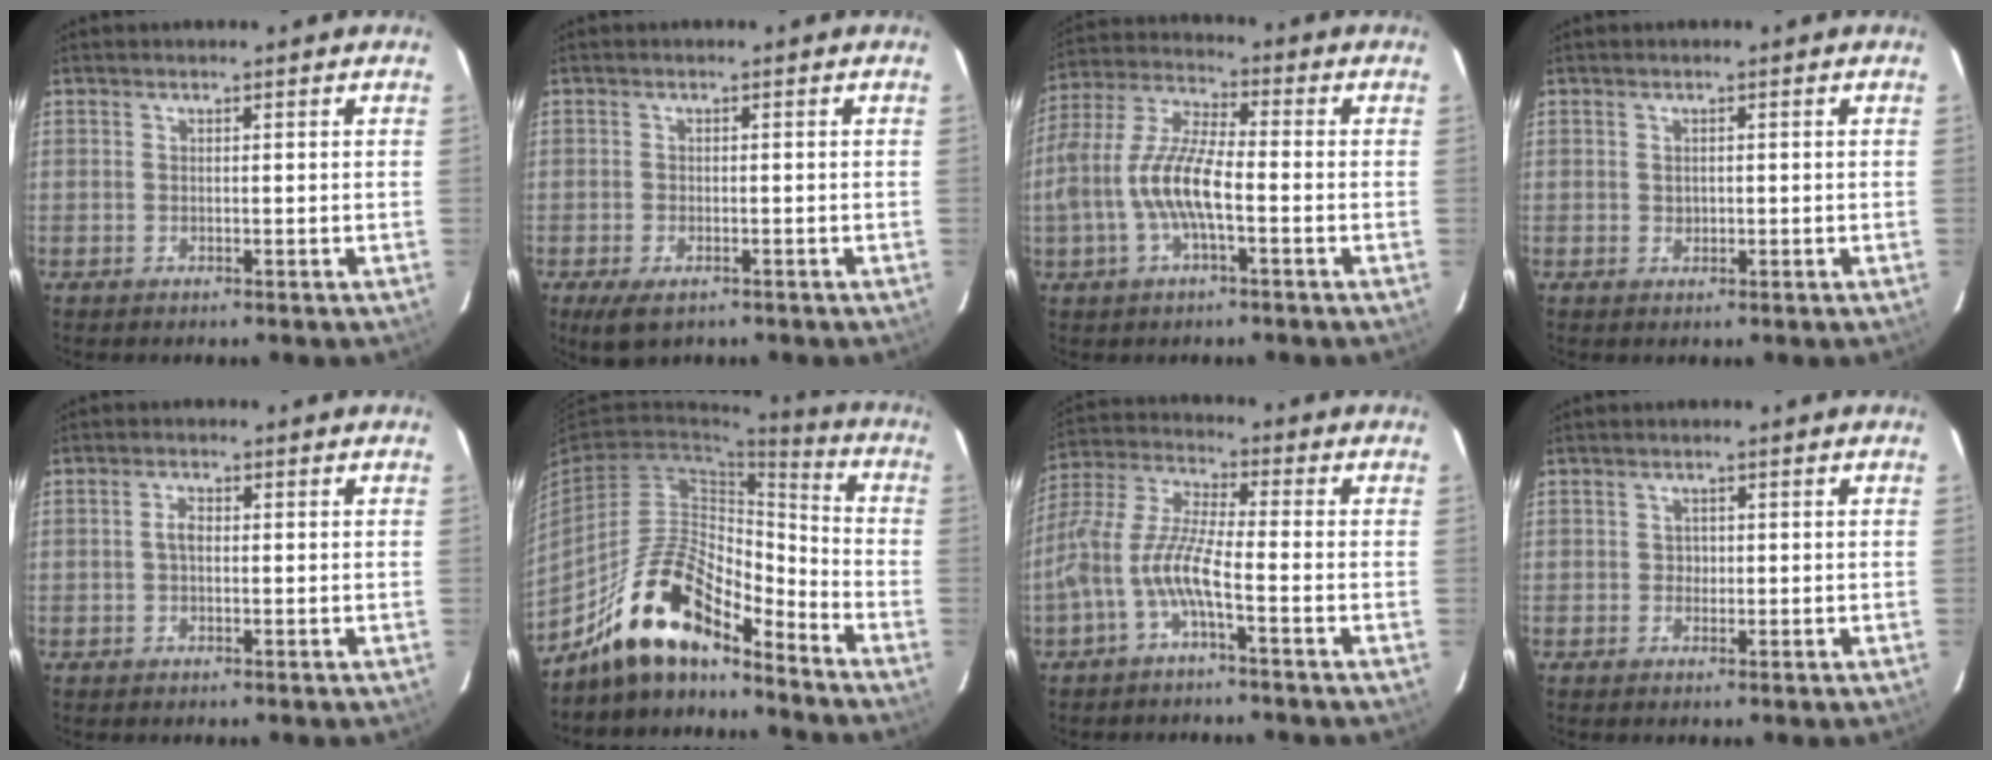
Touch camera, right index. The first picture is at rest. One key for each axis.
{"total": 4.6, "fx": -2.9, "fy": 2.2, "fz": 2.8, "tx": -0.063, "ty": -0.018, "tz": -0.048}
{"total": 12.5, "fx": -3.1, "fy": 3.9, "fz": 11.5, "tx": -0.246, "ty": 0.003, "tz": -0.060}
{"total": 1.1, "fx": 0.0, "fy": 1.0, "fz": 0.4, "tx": -0.003, "ty": 0.001, "tz": 0.002}
{"total": 1.9, "fx": -0.1, "fy": 1.1, "fz": 1.5, "tx": -0.031, "ty": 0.008, "tz": -0.002}
{"total": 16.1, "fx": -12.7, "fy": 4.8, "fz": 8.6, "tx": -0.165, "ty": 0.011, "tz": -0.236}
{"total": 10.1, "fx": -4.1, "fy": 1.7, "fz": 9.0, "tx": -0.205, "ty": 0.006, "tz": -0.084}
{"total": 1.3, "fx": -0.2, "fy": 1.3, "fz": 0.1, "tx": 0.003, "ty": 0.003, "tz": -0.001}